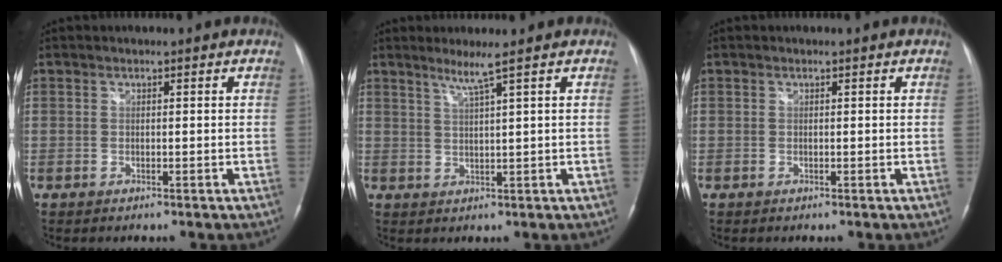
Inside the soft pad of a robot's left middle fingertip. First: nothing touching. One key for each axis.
{"total": 3.2, "fx": 2.1, "fy": -1.2, "fz": 2.1, "tx": -0.045, "ty": -0.010, "tz": 0.043}
{"total": 0.0}